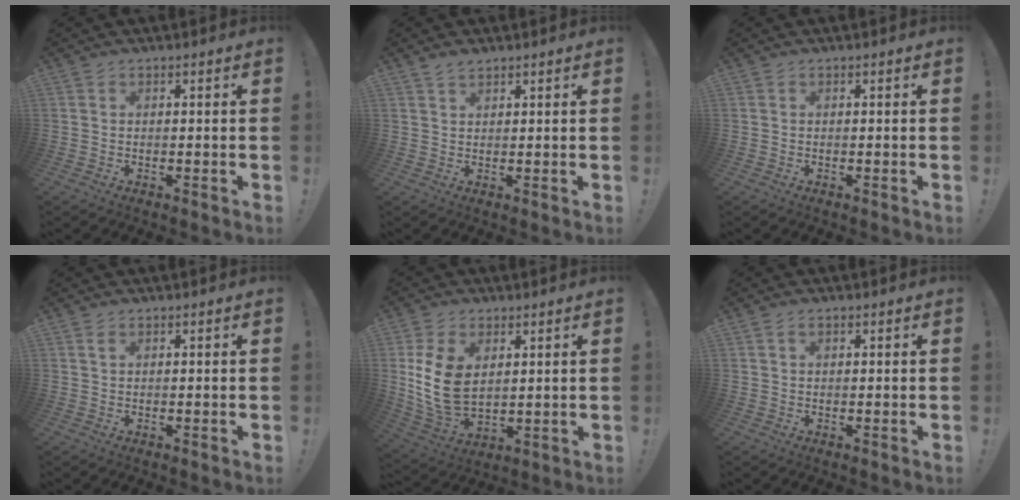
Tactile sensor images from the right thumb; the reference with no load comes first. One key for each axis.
{"total": 2.4, "fx": 2.0, "fy": 0.9, "fz": 0.9, "tx": -0.014, "ty": -0.009, "tz": 0.035}
{"total": 0.0}
{"total": 1.2, "fx": 0.6, "fy": 0.5, "fz": 0.9, "tx": -0.014, "ty": -0.001, "tz": 0.010}
{"total": 12.8, "fx": 3.3, "fy": 8.4, "fz": 9.1, "tx": -0.168, "ty": -0.017, "tz": 0.064}
{"total": 1.4, "fx": 0.7, "fy": 0.7, "fz": 0.9, "tx": -0.013, "ty": 0.000, "tz": 0.012}